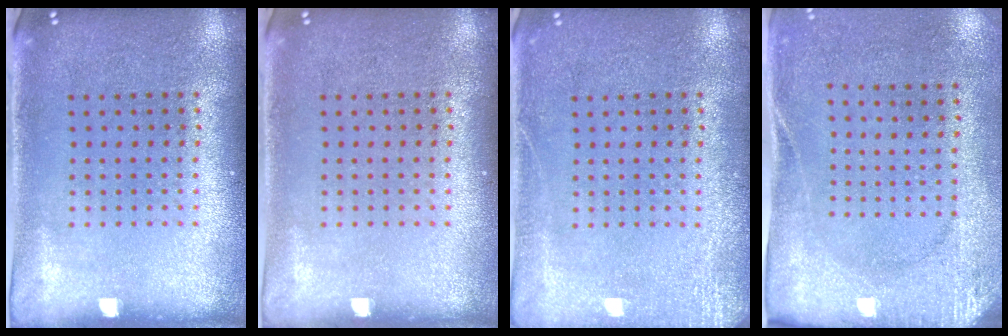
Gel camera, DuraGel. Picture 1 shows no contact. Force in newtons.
{"total": 0.0}
{"total": 2.5, "press": 2.4, "slide": 0.3}
{"total": 2.7, "press": 2.1, "slide": 1.7}